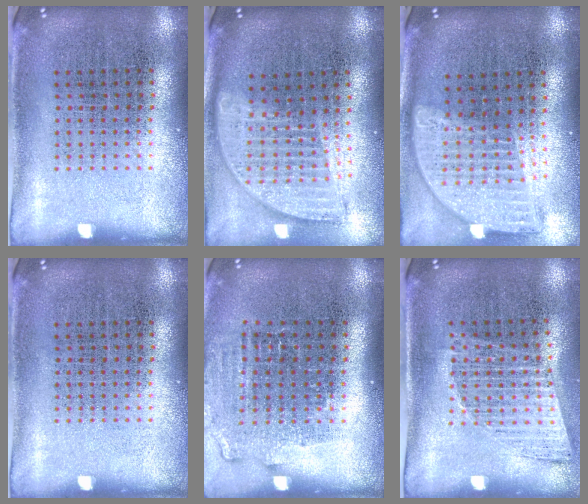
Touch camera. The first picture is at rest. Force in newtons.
{"total": 1.8, "press": 1.5, "slide": 1.0}
{"total": 2.0, "press": 1.6, "slide": 1.2}
{"total": 0.0}
{"total": 1.3, "press": 1.1, "slide": 0.6}
{"total": 1.0, "press": 1.0, "slide": 0.4}